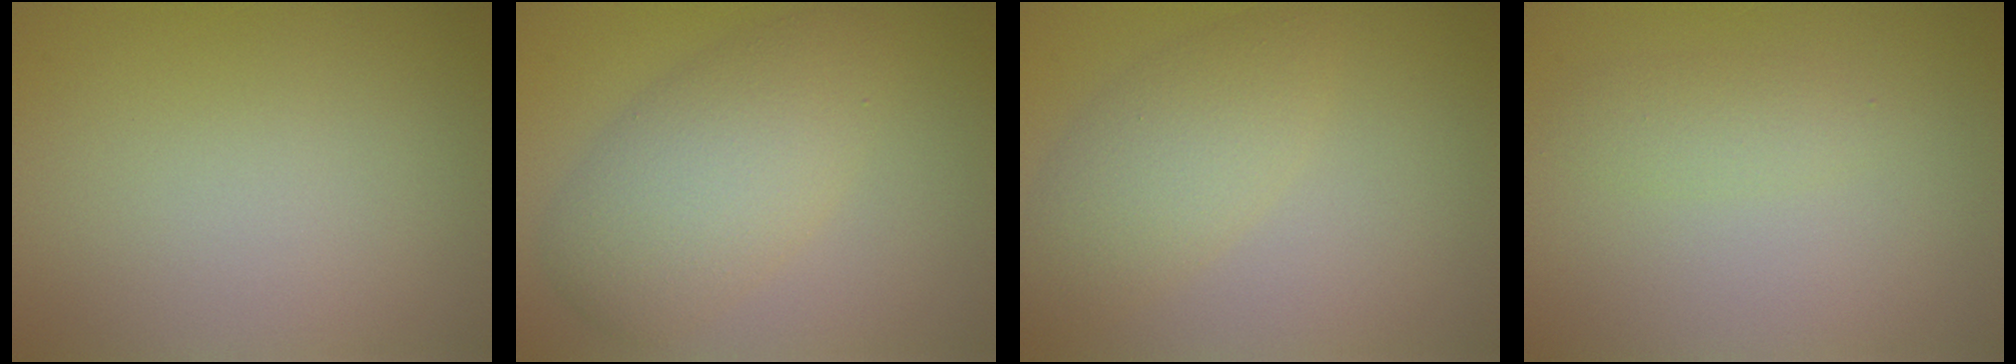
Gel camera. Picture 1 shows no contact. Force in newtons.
{"total": 5.8, "press": 5.8, "slide": 0.1}
{"total": 3.9, "press": 3.9, "slide": 0.3}
{"total": 1.5, "press": 1.5, "slide": 0.1}